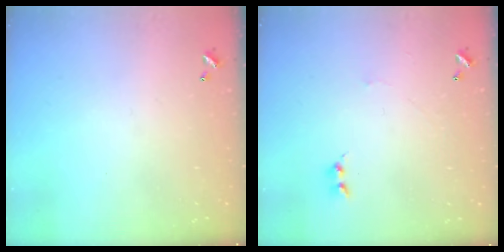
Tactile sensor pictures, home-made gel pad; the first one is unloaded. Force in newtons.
{"total": 0.8, "press": 0.7, "slide": 0.5}